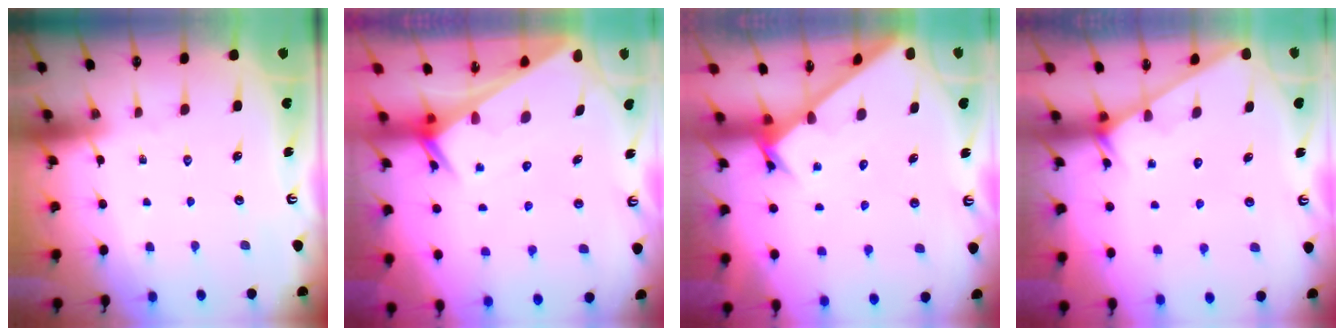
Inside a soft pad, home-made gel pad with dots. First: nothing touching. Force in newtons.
{"total": 2.7, "press": 2.7, "slide": 0.1}
{"total": 2.4, "press": 2.4, "slide": 0.1}
{"total": 1.4, "press": 1.4, "slide": 0.1}